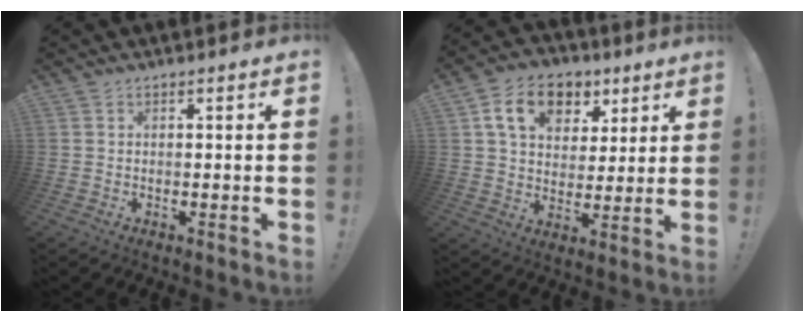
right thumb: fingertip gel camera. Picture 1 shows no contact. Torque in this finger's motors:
{"motor_torque": [0.17, 0.38, 0.66, 0.16, 0.06]}